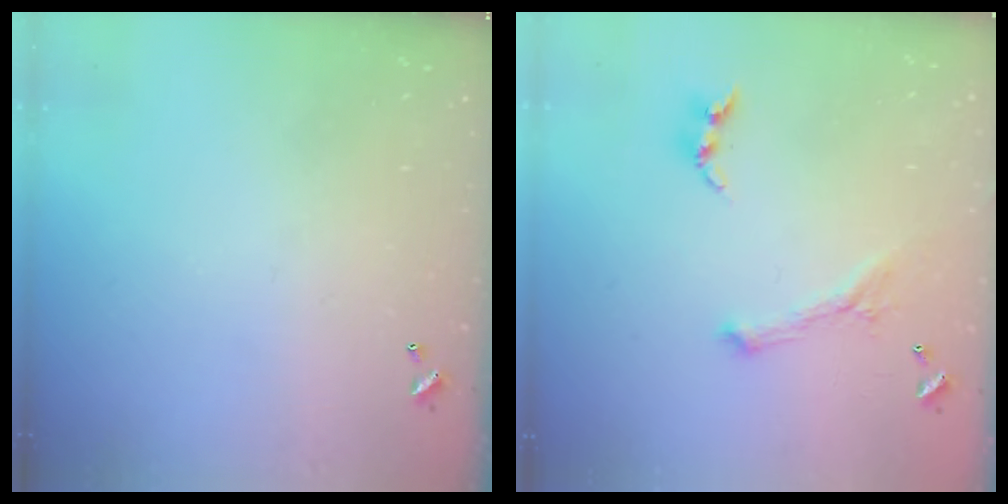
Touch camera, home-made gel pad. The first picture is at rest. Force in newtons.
{"total": 1.6, "press": 1.5, "slide": 0.4}